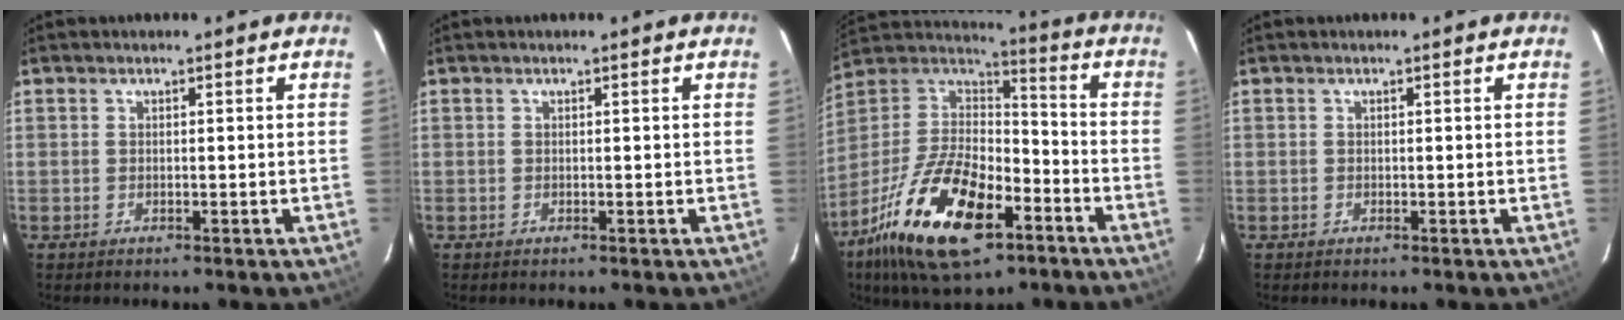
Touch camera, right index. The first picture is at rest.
{"total": 0.0}
{"total": 24.6, "force": [-12.8, 11.0, 18.0], "torque": [-0.366, -0.030, -0.223]}
{"total": 0.0}